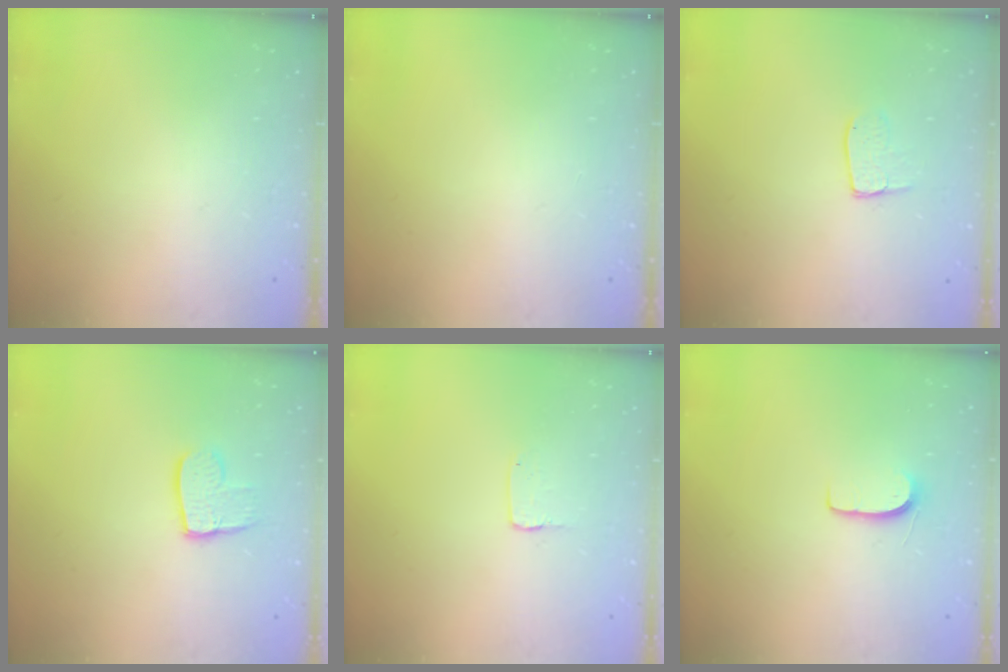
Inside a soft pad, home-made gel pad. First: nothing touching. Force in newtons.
{"total": 0.0}
{"total": 5.3, "press": 5.3, "slide": 0.4}
{"total": 9.5, "press": 9.4, "slide": 0.8}
{"total": 2.0, "press": 2.0, "slide": 0.2}
{"total": 6.2, "press": 6.2, "slide": 0.6}